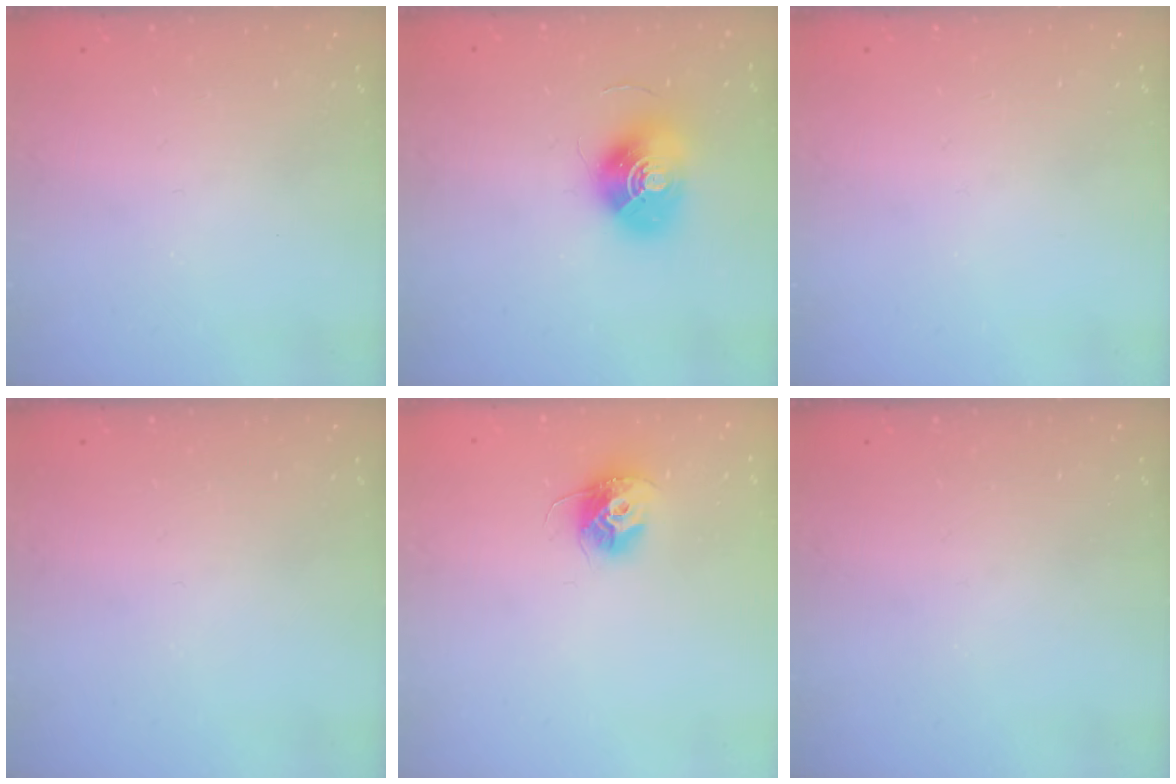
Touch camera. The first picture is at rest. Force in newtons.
{"total": 12.7, "press": 12.7, "slide": 0.5}
{"total": 0.0}
{"total": 0.0}
{"total": 10.4, "press": 10.4, "slide": 0.5}
{"total": 0.0}